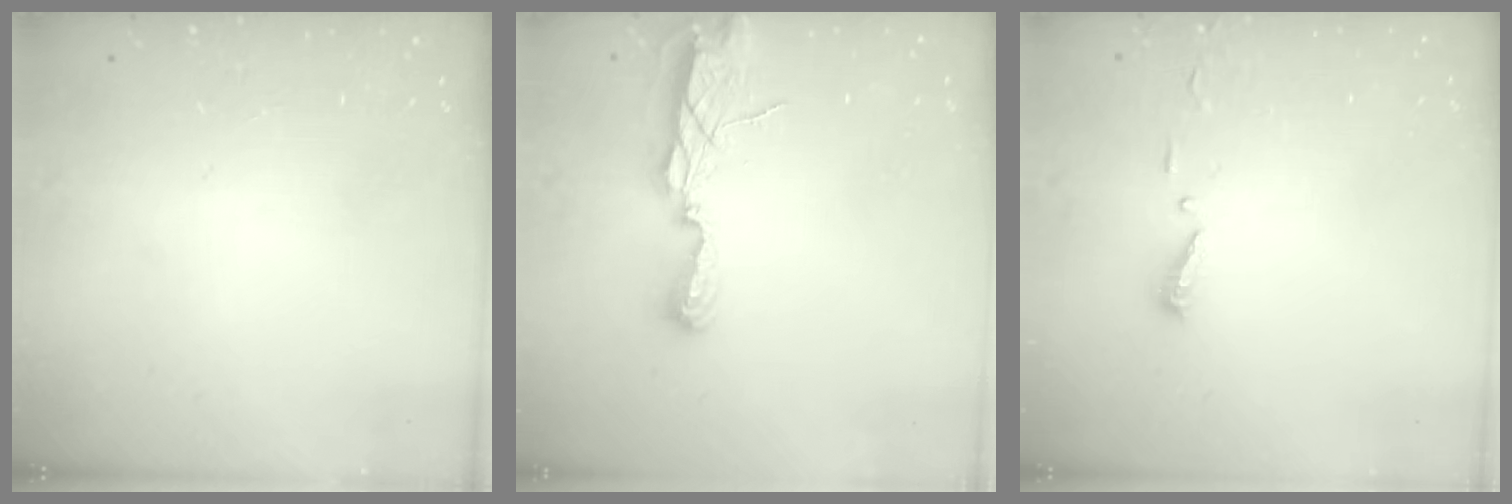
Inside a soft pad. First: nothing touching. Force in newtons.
{"total": 7.3, "press": 7.3, "slide": 0.5}
{"total": 4.7, "press": 4.7, "slide": 0.5}